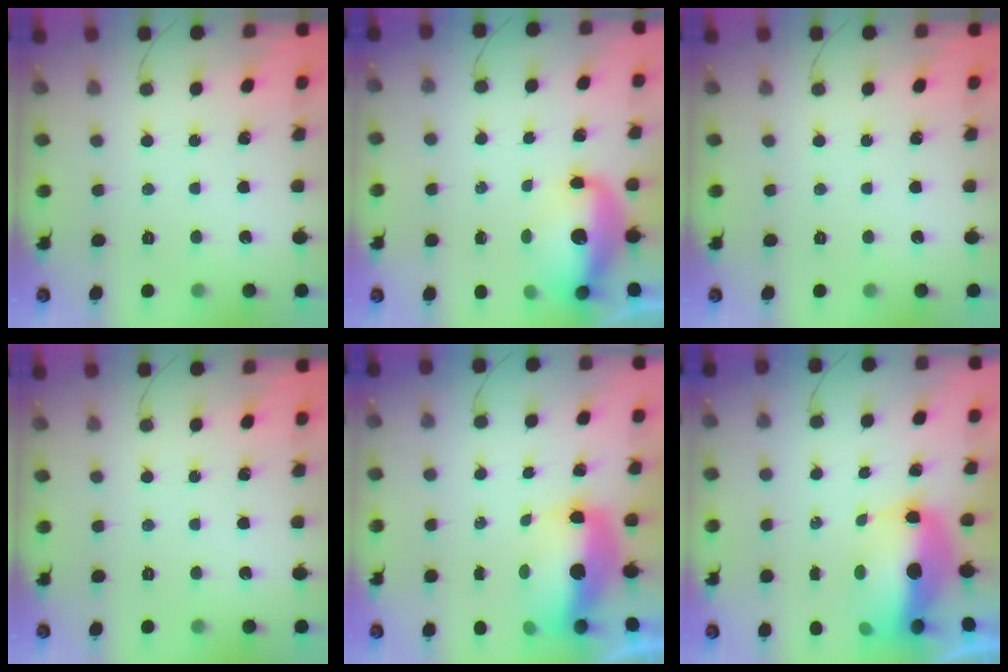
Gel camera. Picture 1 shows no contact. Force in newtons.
{"total": 11.3, "press": 11.0, "slide": 2.7}
{"total": 0.0}
{"total": 0.0}
{"total": 8.2, "press": 8.0, "slide": 1.8}
{"total": 10.2, "press": 10.0, "slide": 2.2}